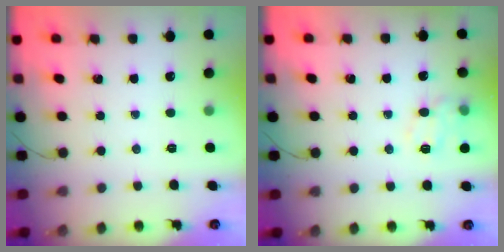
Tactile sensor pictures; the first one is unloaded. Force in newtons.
{"total": 11.3, "press": 11.3, "slide": 0.8}